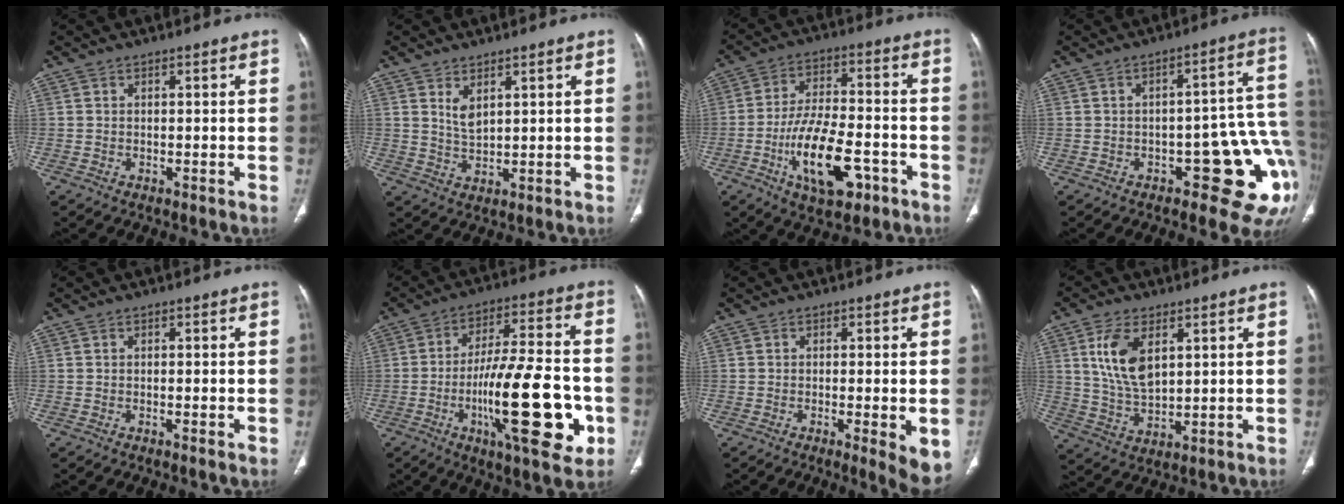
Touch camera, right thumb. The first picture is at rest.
{"total": 3.5, "force": [1.8, 1.6, 2.5], "torque": [-0.041, -0.017, 0.043]}
{"total": 14.7, "force": [-6.0, 6.6, 11.8], "torque": [-0.197, 0.027, -0.096]}
{"total": 15.2, "force": [-5.1, 6.2, 12.9], "torque": [-0.090, 0.038, -0.057]}
{"total": 0.8, "force": [-0.2, 0.1, 0.8], "torque": [-0.015, -0.003, -0.001]}
{"total": 22.6, "force": [-6.3, 6.5, 20.7], "torque": [-0.322, 0.016, -0.088]}
{"total": 6.8, "force": [-2.0, 1.4, 6.4], "torque": [-0.083, -0.018, -0.030]}
{"total": 10.3, "force": [3.7, 5.5, 7.9], "torque": [-0.145, -0.017, 0.077]}